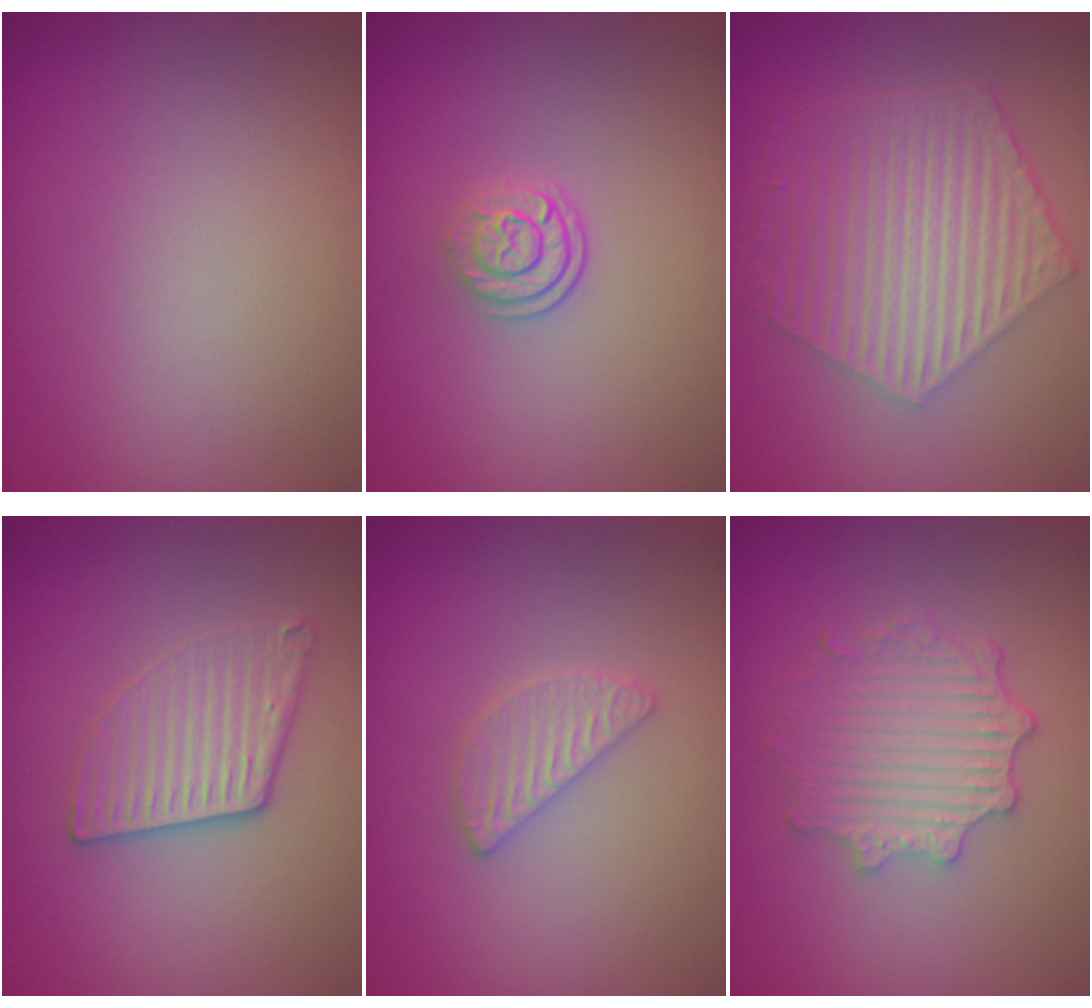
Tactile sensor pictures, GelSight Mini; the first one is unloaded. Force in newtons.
{"total": 2.5, "press": 1.8, "slide": 1.8}
{"total": 6.2, "press": 4.5, "slide": 4.3}
{"total": 3.2, "press": 2.8, "slide": 1.6}
{"total": 2.0, "press": 2.0, "slide": 0.2}
{"total": 4.3, "press": 3.5, "slide": 2.4}